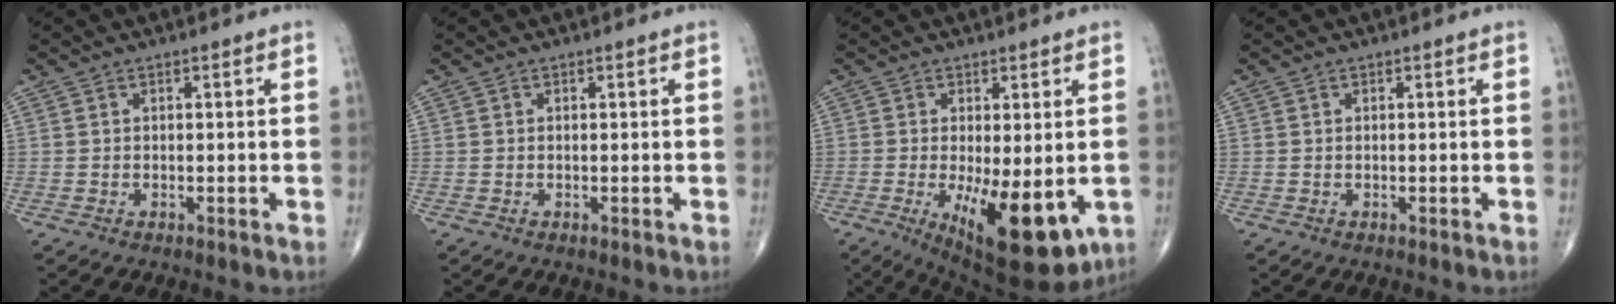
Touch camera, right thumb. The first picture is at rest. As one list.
[{"total": 0.0}, {"total": 14.3, "force": [-3.7, 5.4, 12.7], "torque": [-0.178, -0.026, -0.038]}, {"total": 0.0}]